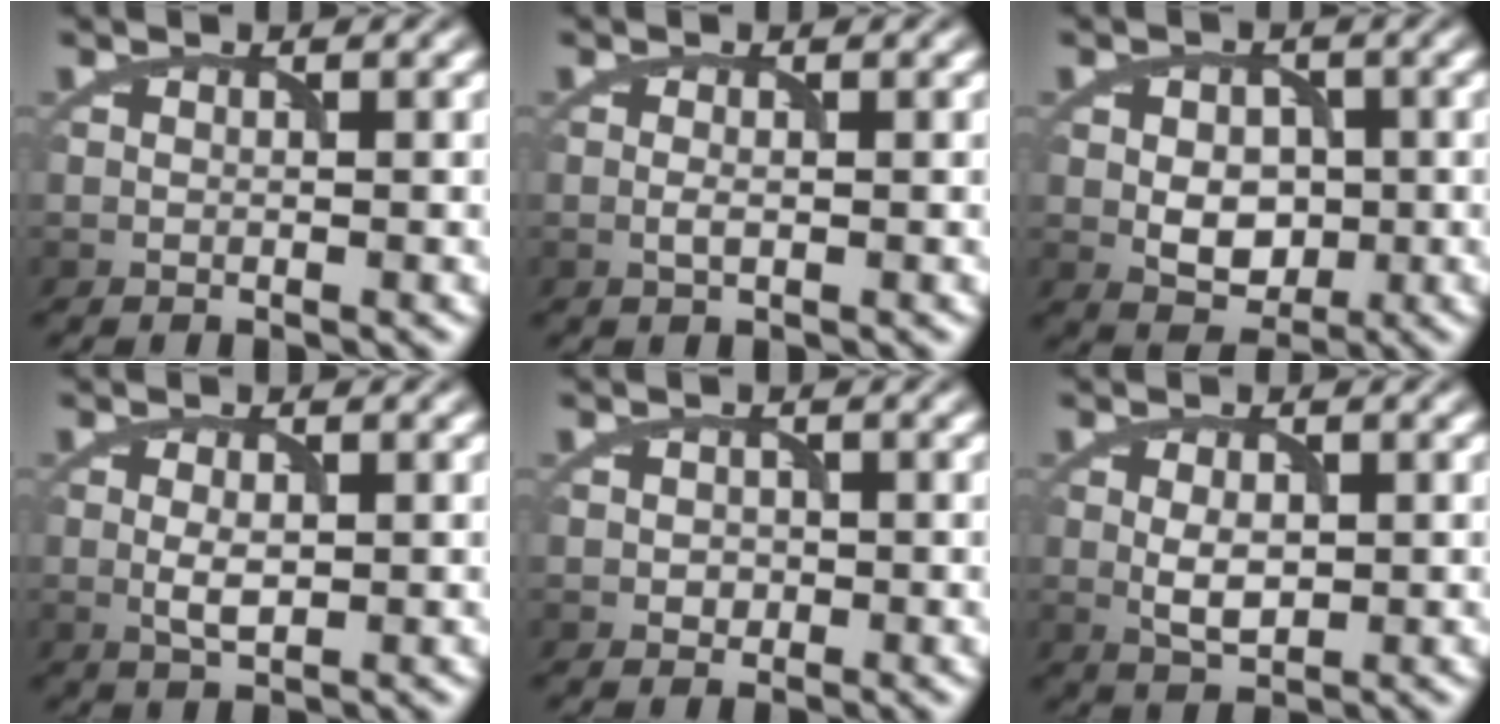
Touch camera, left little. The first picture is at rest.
{"total": 0.9, "force": [-0.2, 0.3, 0.8], "torque": [-0.020, -0.002, -0.004]}
{"total": 4.5, "force": [-0.3, 3.2, 3.1], "torque": [-0.050, -0.002, -0.002]}
{"total": 2.1, "force": [0.0, 1.0, 1.8], "torque": [-0.040, -0.003, 0.002]}
{"total": 1.1, "force": [-0.1, 1.0, 0.4], "torque": [-0.005, -0.003, -0.003]}
{"total": 2.6, "force": [0.1, 1.5, 2.2], "torque": [-0.045, -0.003, 0.004]}